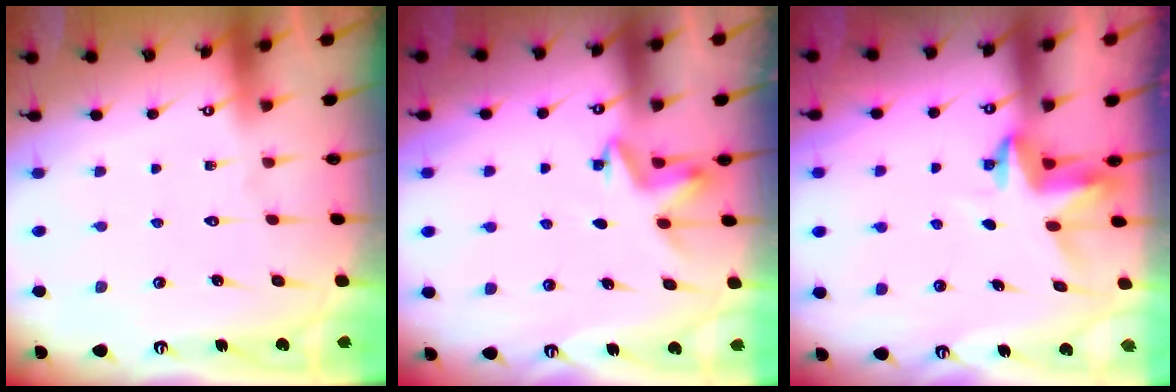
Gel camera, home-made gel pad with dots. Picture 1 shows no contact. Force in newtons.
{"total": 3.9, "press": 3.8, "slide": 1.0}
{"total": 3.9, "press": 3.9, "slide": 0.4}